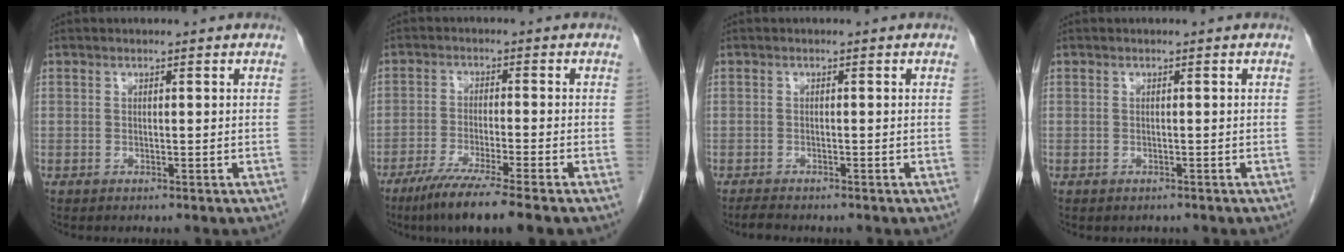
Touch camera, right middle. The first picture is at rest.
{"total": 8.5, "force": [-6.3, -1.0, 5.7], "torque": [-0.099, -0.028, -0.107]}
{"total": 1.8, "force": [-1.6, 0.2, 0.7], "torque": [-0.025, -0.009, -0.025]}
{"total": 0.7, "force": [-0.6, 0.3, 0.0], "torque": [-0.012, -0.002, -0.009]}